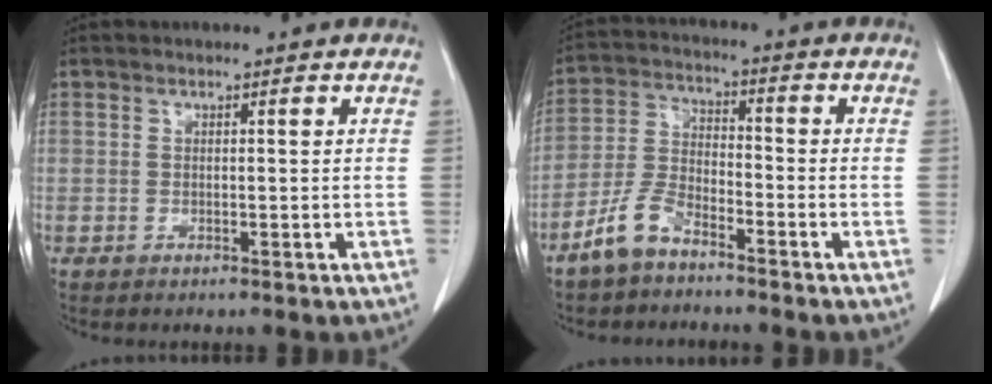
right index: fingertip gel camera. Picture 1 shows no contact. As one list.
[{"total": 6.8, "force": [-5.1, 2.5, 3.7], "torque": [-0.092, 0.000, -0.107]}]